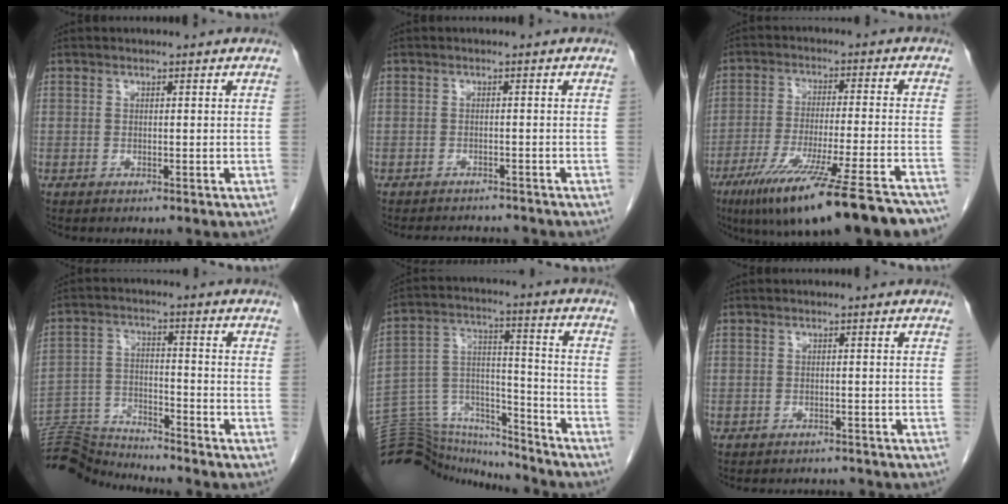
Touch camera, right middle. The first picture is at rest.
{"total": 5.1, "force": [-4.9, 1.0, 0.9], "torque": [-0.012, -0.006, -0.065]}
{"total": 22.7, "force": [-17.2, 1.0, 14.7], "torque": [-0.177, -0.042, -0.261]}
{"total": 10.9, "force": [-10.9, -0.6, 0.3], "torque": [-0.003, 0.013, -0.199]}
{"total": 23.7, "force": [-22.5, 5.2, 5.4], "torque": [-0.151, 0.024, -0.354]}
{"total": 4.4, "force": [-4.2, 1.2, 0.7], "torque": [-0.010, -0.003, -0.052]}